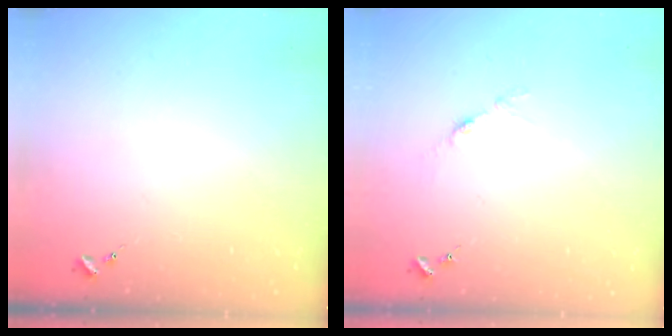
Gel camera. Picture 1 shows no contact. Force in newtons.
{"total": 3.8, "press": 3.8, "slide": 0.5}